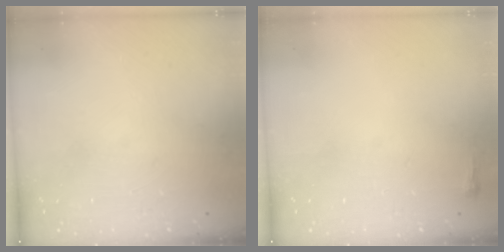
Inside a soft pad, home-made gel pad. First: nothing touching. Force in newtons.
{"total": 2.4, "press": 2.4, "slide": 0.6}